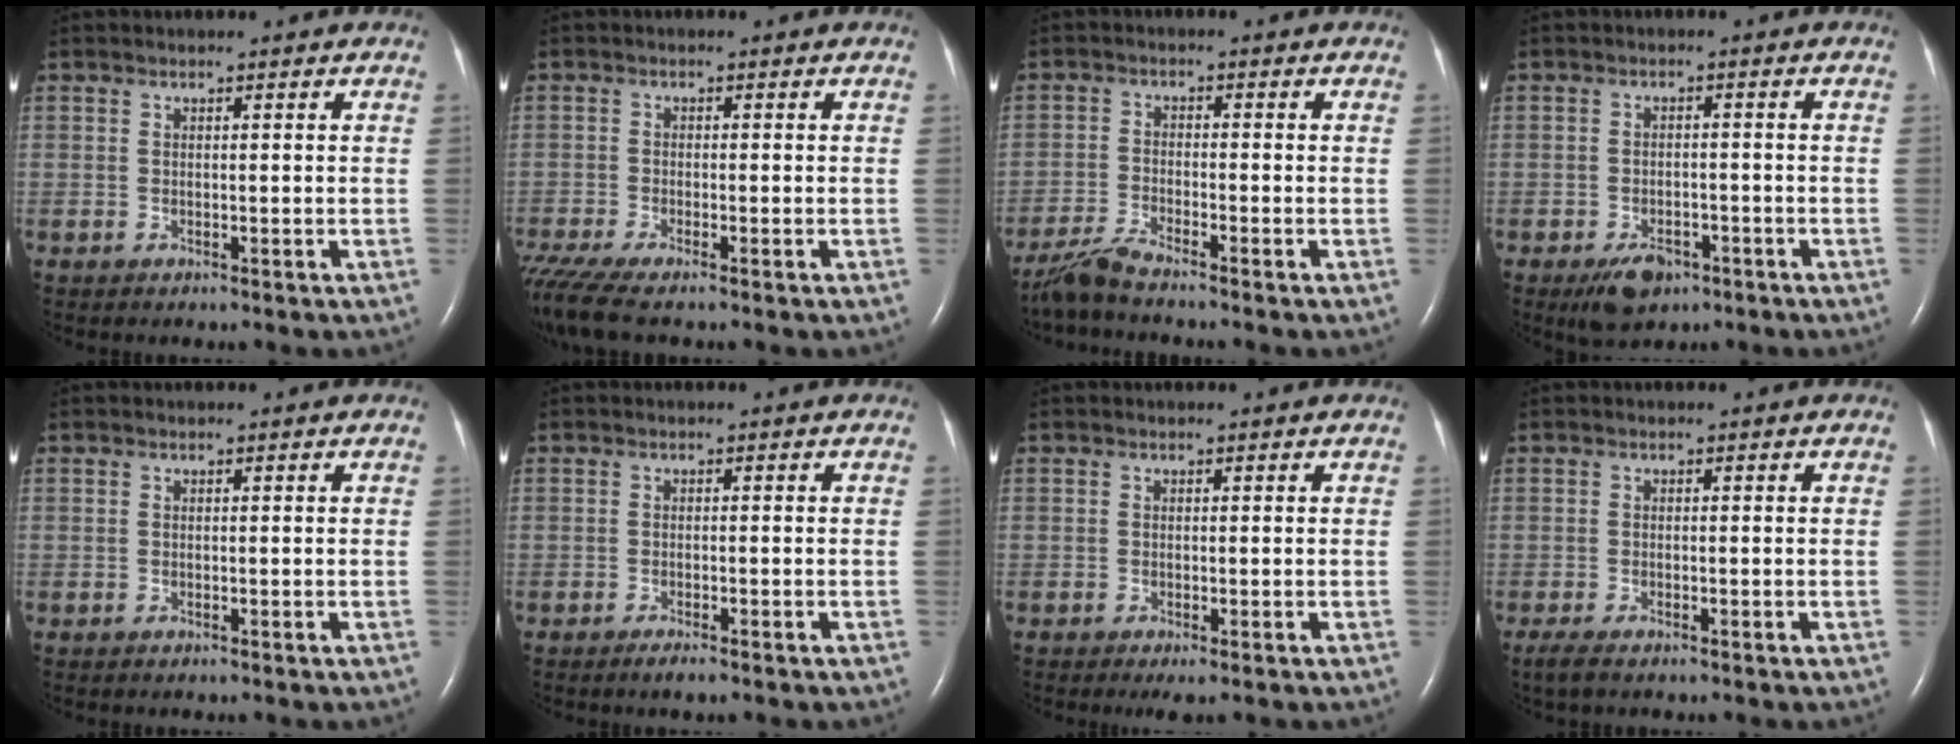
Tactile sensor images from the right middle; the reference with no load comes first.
{"total": 5.9, "force": [-4.7, 0.3, 3.7], "torque": [-0.078, -0.016, -0.084]}
{"total": 4.2, "force": [-3.8, -0.6, 1.6], "torque": [-0.043, -0.019, -0.081]}
{"total": 4.7, "force": [-3.0, 2.5, 2.6], "torque": [-0.050, -0.001, -0.042]}
{"total": 0.0}
{"total": 1.7, "force": [-1.2, 0.2, 1.2], "torque": [-0.027, -0.005, -0.017]}
{"total": 1.3, "force": [-0.6, 0.2, 1.1], "torque": [-0.019, -0.005, -0.008]}
{"total": 2.5, "force": [-1.8, 0.6, 1.7], "torque": [-0.038, -0.010, -0.025]}